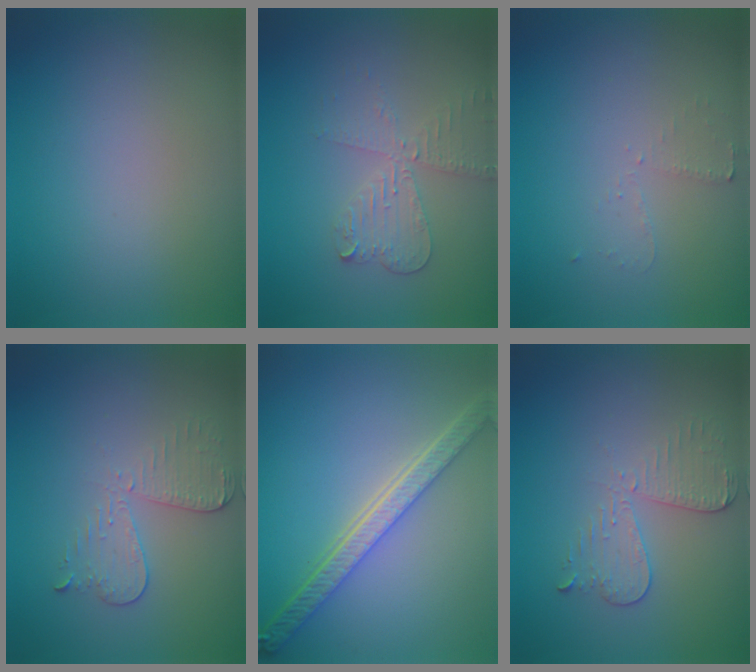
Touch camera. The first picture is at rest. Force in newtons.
{"total": 3.5, "press": 3.0, "slide": 1.9}
{"total": 1.2, "press": 1.1, "slide": 0.3}
{"total": 2.9, "press": 2.7, "slide": 1.2}
{"total": 5.2, "press": 4.0, "slide": 3.3}
{"total": 3.0, "press": 2.7, "slide": 1.2}